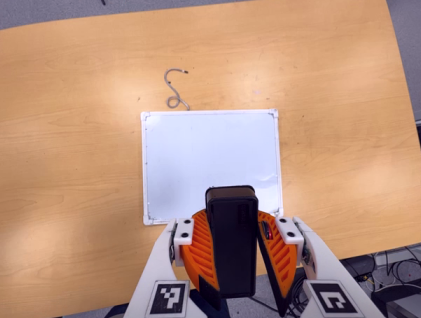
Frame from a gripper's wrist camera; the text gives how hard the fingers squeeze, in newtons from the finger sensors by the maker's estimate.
{"total": 10.2, "left": 10.6, "right": 9.8}